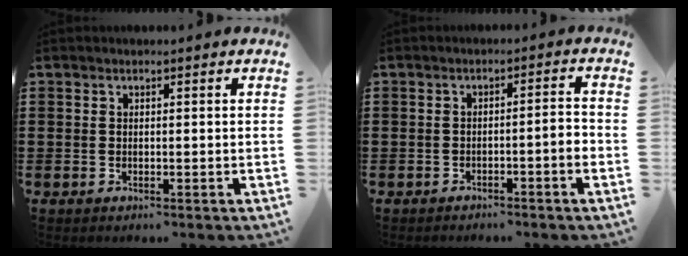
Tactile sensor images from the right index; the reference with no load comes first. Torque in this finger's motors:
{"motor_torque": [0.17, 0.30, 0.01, 0.00]}